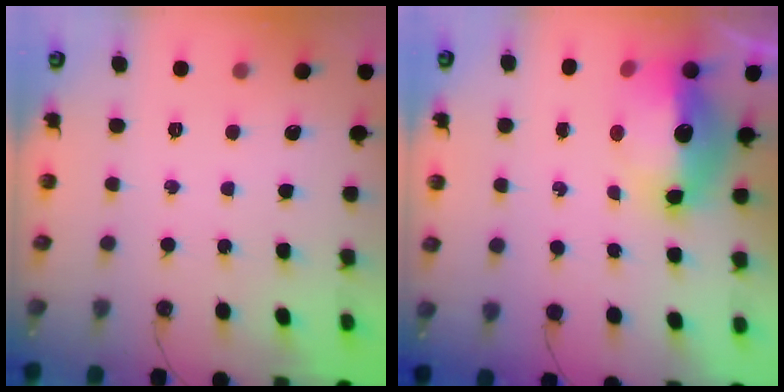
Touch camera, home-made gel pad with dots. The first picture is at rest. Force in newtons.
{"total": 15.2, "press": 15.1, "slide": 1.8}